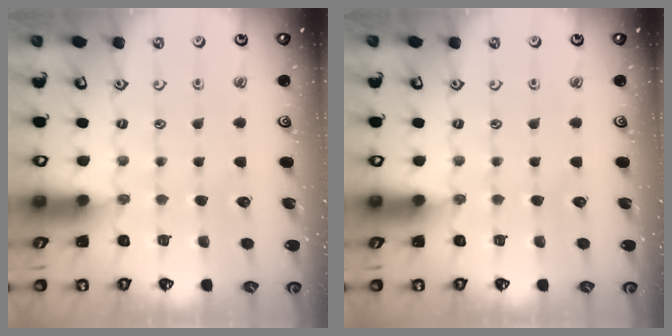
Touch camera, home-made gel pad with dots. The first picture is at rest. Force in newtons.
{"total": 0.0}